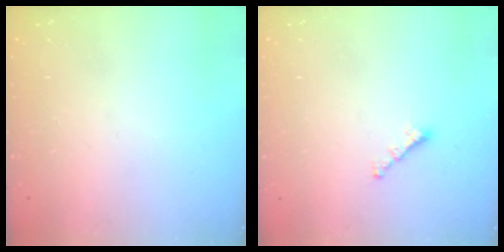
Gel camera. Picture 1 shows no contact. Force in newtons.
{"total": 1.6, "press": 1.5, "slide": 0.5}